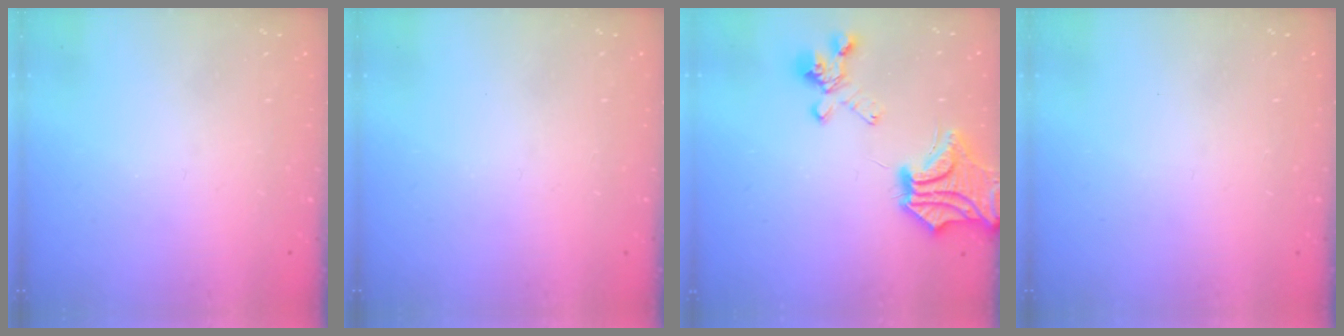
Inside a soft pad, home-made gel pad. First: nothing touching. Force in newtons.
{"total": 0.0}
{"total": 6.8, "press": 6.1, "slide": 3.1}
{"total": 0.0}